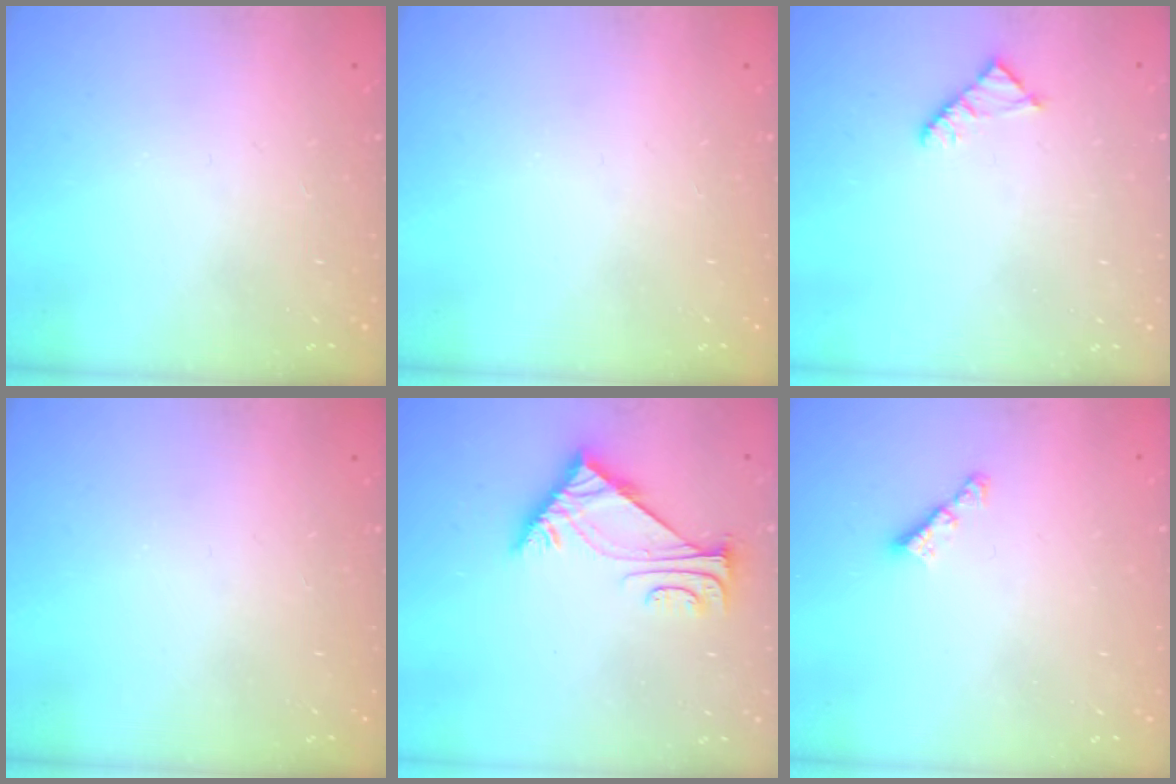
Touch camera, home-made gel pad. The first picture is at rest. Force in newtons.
{"total": 0.0}
{"total": 2.3, "press": 2.3, "slide": 0.4}
{"total": 0.0}
{"total": 6.6, "press": 6.5, "slide": 1.2}
{"total": 3.4, "press": 3.3, "slide": 0.6}